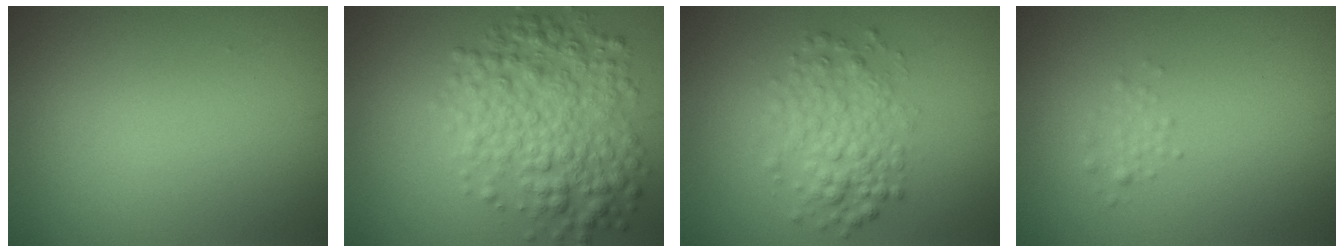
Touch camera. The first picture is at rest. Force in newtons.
{"total": 6.5, "press": 6.5, "slide": 0.0}
{"total": 3.9, "press": 3.9, "slide": 0.1}
{"total": 1.0, "press": 1.0, "slide": 0.0}